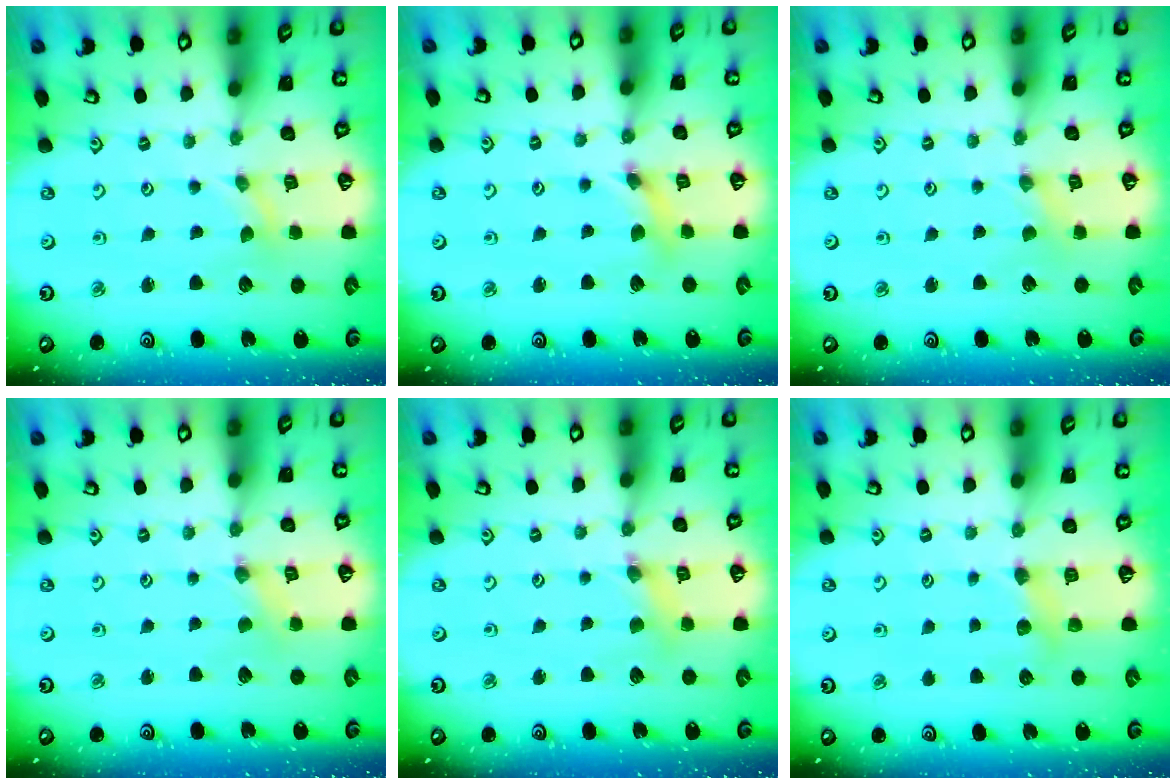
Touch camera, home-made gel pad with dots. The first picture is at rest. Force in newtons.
{"total": 3.5, "press": 3.5, "slide": 0.5}
{"total": 0.0}
{"total": 0.0}
{"total": 3.9, "press": 3.9, "slide": 0.4}
{"total": 5.9, "press": 5.9, "slide": 0.7}